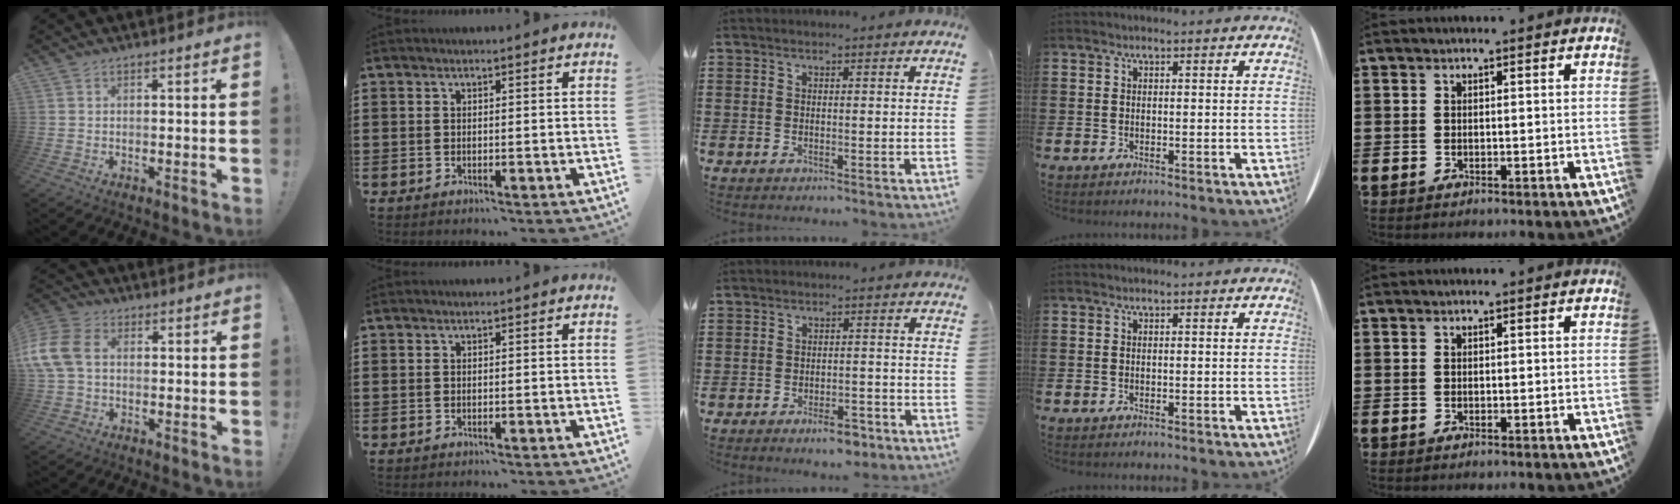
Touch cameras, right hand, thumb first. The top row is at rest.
{"thumb": {"total": 11.7, "force": [1.0, 8.0, 8.5], "torque": [-0.189, 0.009, 0.023]}, "middle": {"total": 3.5, "force": [-3.0, 1.4, 1.3], "torque": [-0.020, 0.010, -0.057]}}